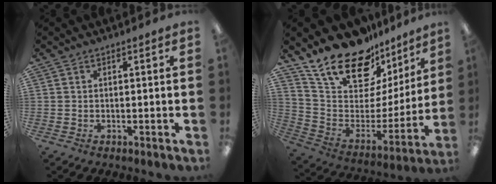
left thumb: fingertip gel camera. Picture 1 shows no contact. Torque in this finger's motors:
{"motor_torque": [1.99, 1.97, 1.36, -1.41, 0.06]}